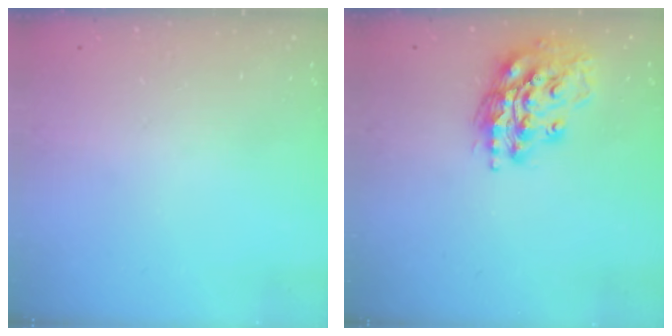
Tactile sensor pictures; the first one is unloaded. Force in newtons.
{"total": 15.9, "press": 15.7, "slide": 2.2}